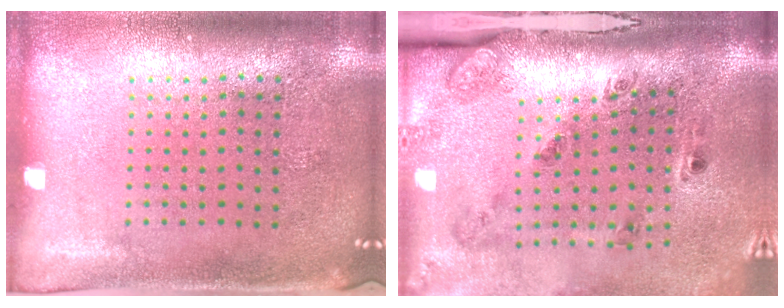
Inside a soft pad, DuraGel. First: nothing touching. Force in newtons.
{"total": 2.4, "press": 1.7, "slide": 1.8}